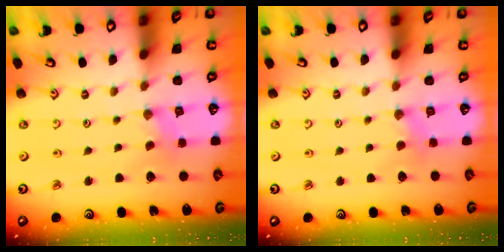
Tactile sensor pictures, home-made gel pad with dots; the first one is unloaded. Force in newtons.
{"total": 1.6, "press": 1.6, "slide": 0.4}